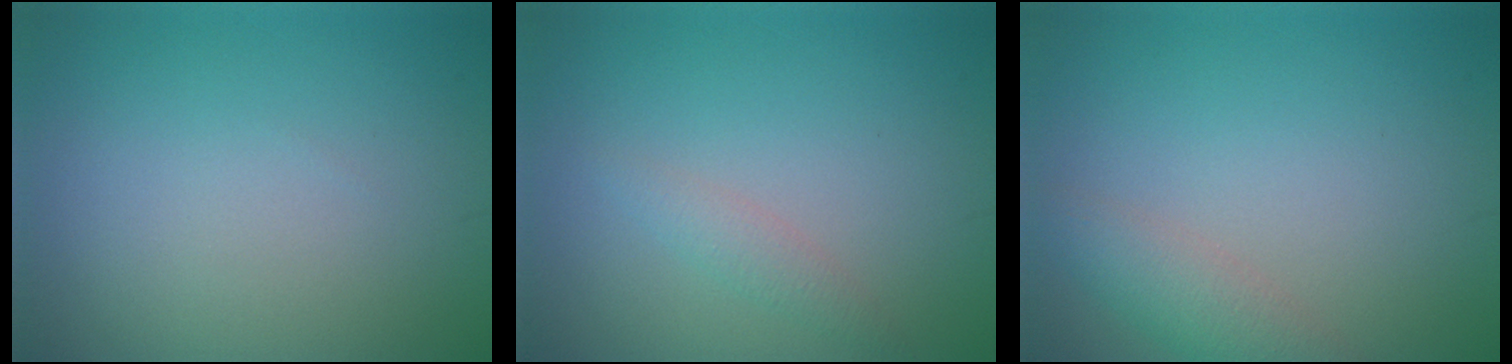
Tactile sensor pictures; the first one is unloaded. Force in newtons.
{"total": 1.2, "press": 1.2, "slide": 0.0}
{"total": 2.6, "press": 2.6, "slide": 0.1}